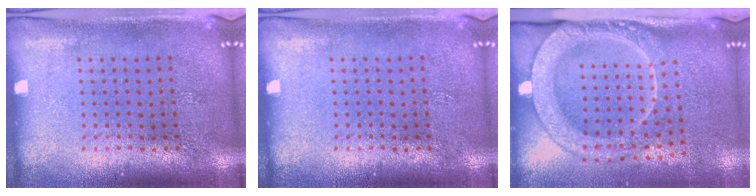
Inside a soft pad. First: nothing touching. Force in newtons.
{"total": 0.0}
{"total": 2.5, "press": 2.0, "slide": 1.5}